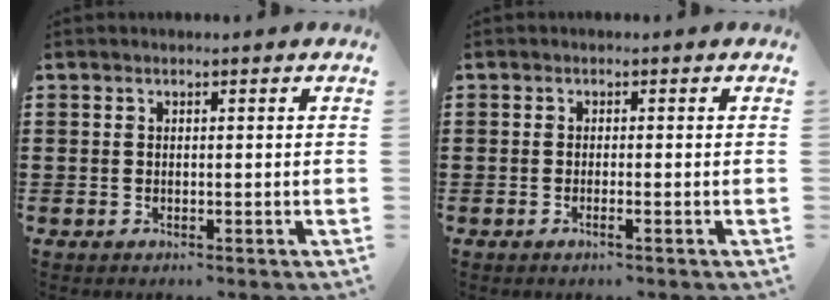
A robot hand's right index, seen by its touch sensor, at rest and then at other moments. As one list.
[{"total": 1.1, "force": [-0.6, -0.1, 0.9], "torque": [-0.016, -0.005, -0.011]}]